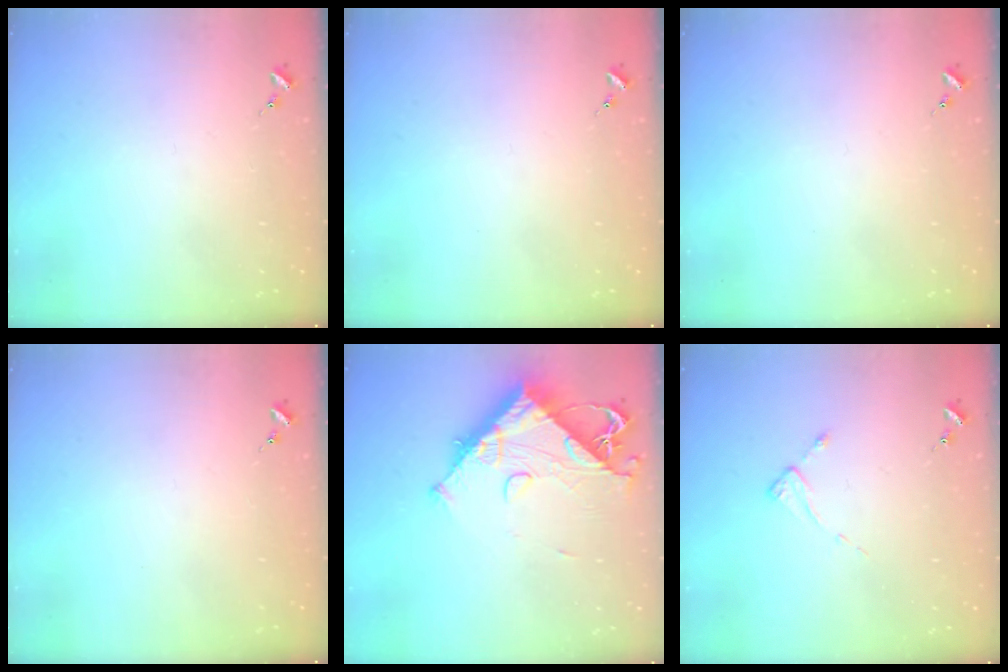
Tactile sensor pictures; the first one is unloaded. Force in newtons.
{"total": 0.0}
{"total": 0.0}
{"total": 0.0}
{"total": 12.7, "press": 12.7, "slide": 1.5}
{"total": 2.6, "press": 2.6, "slide": 0.2}